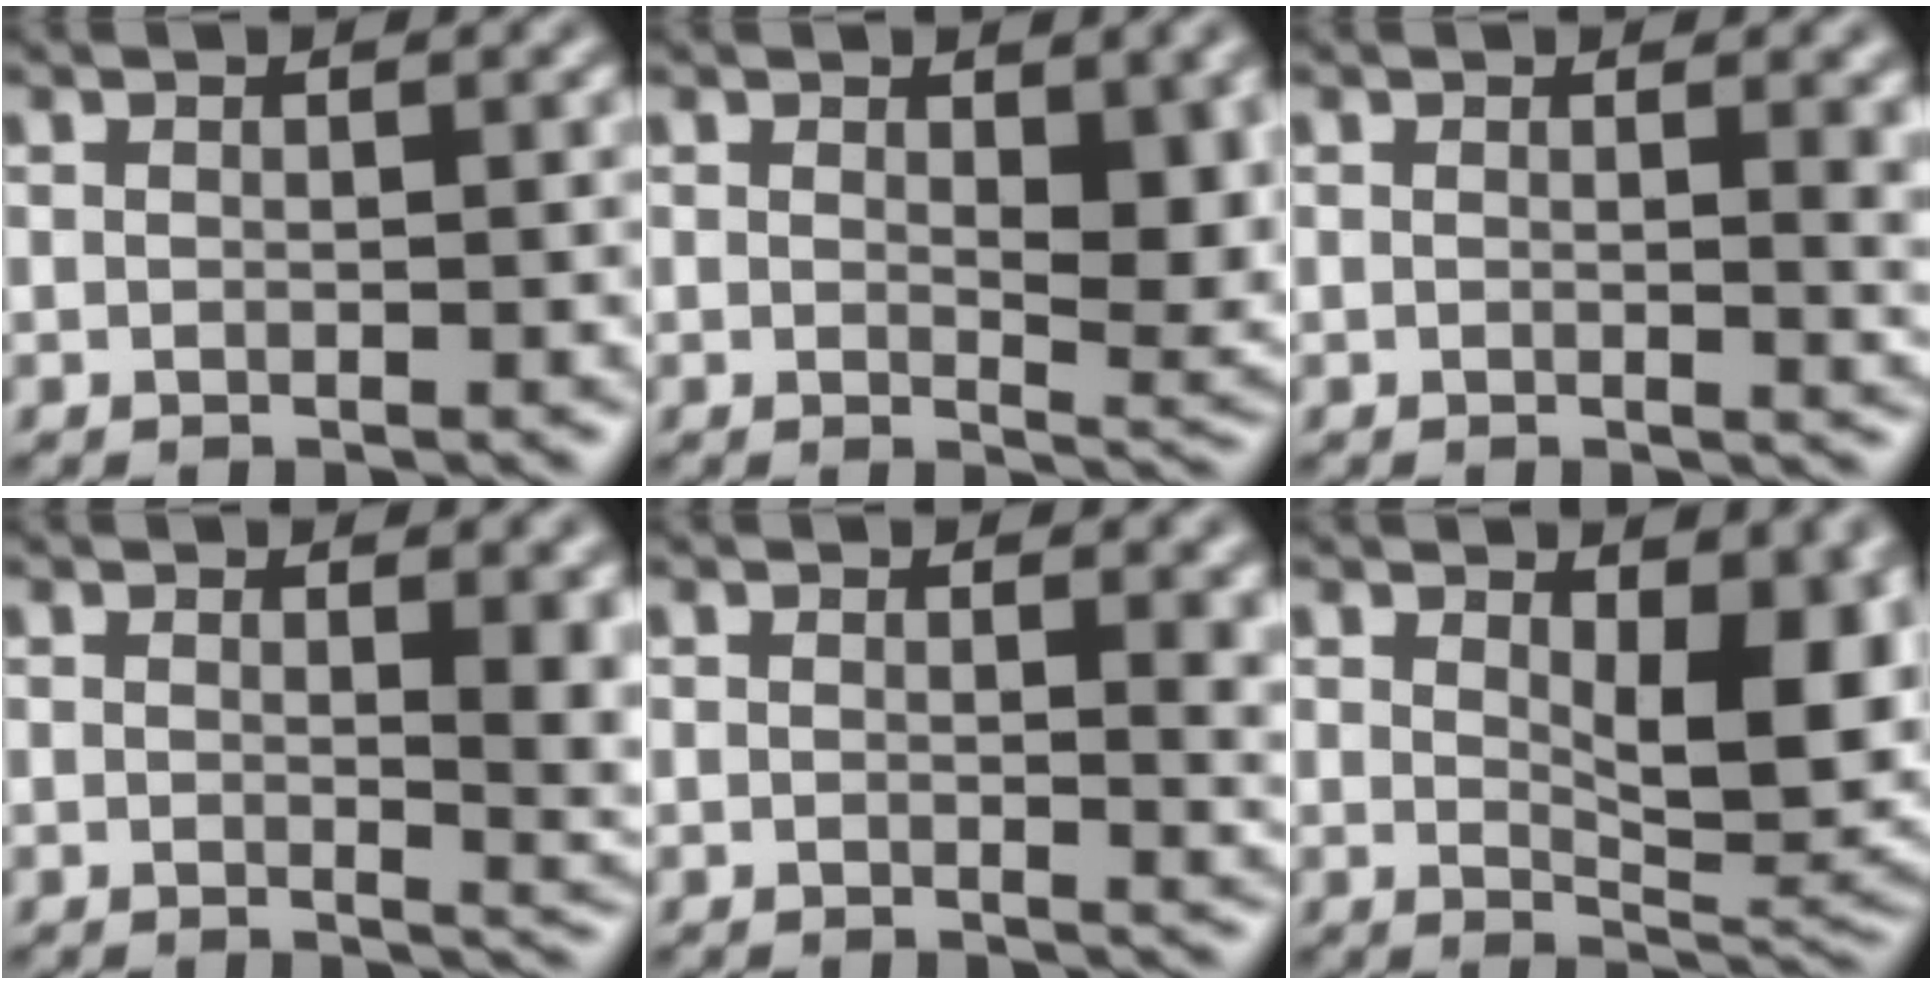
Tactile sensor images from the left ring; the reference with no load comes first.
{"total": 5.4, "force": [1.1, 2.4, 4.7], "torque": [-0.061, -0.009, 0.023]}
{"total": 3.0, "force": [0.8, 1.1, 2.7], "torque": [-0.024, -0.001, 0.011]}
{"total": 4.5, "force": [1.0, 1.6, 4.1], "torque": [-0.039, -0.006, 0.018]}
{"total": 3.0, "force": [0.8, 1.2, 2.7], "torque": [-0.025, -0.005, 0.013]}
{"total": 8.8, "force": [1.8, 3.9, 7.6], "torque": [-0.105, -0.008, 0.036]}